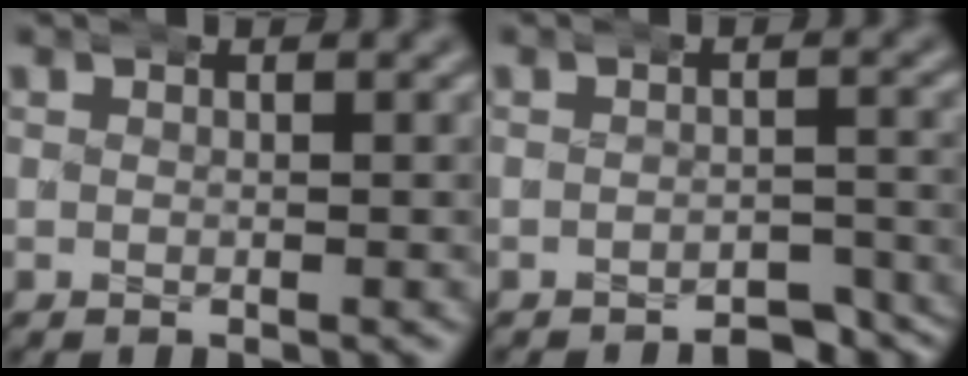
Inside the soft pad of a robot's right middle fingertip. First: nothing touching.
{"total": 4.1, "force": [-3.7, 1.3, 1.0], "torque": [-0.005, 0.001, -0.064]}